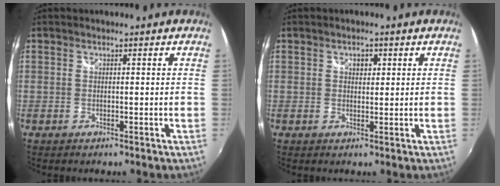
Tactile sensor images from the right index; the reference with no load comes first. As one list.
[{"total": 1.8, "force": [0.7, 1.4, 1.0], "torque": [-0.012, 0.006, 0.010]}]